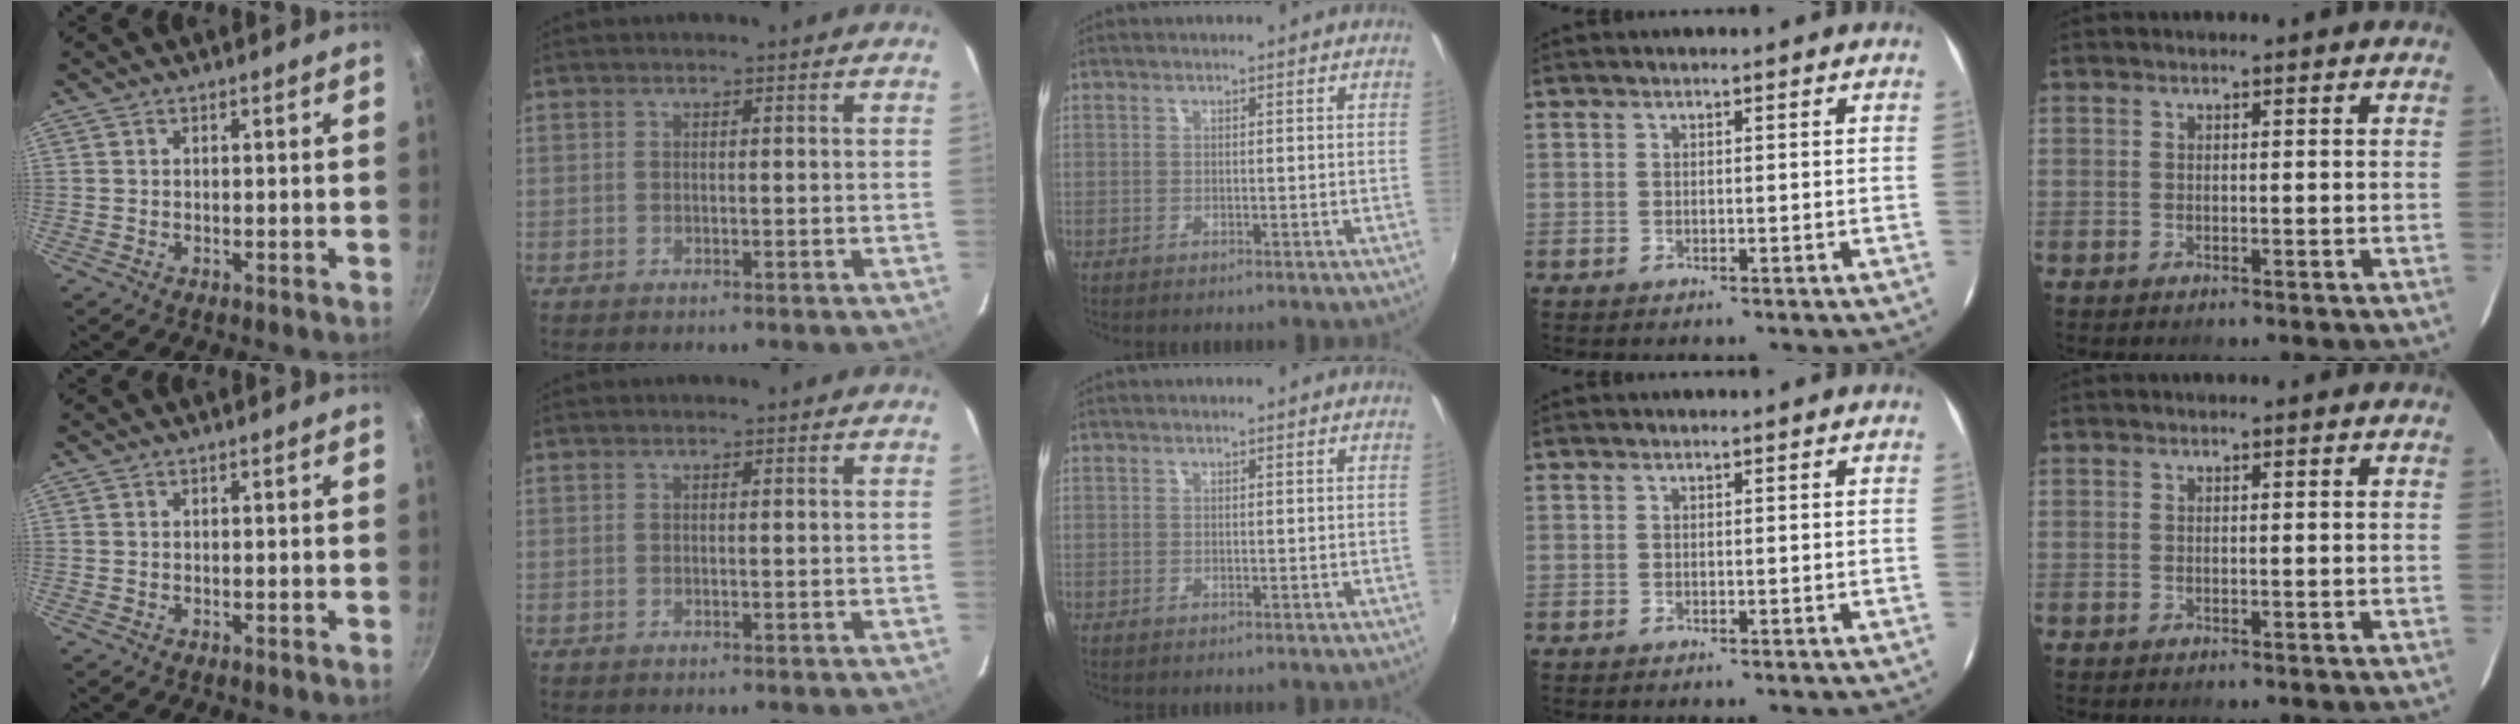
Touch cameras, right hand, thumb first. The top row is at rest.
{}